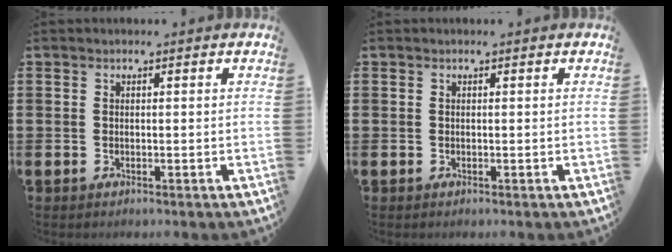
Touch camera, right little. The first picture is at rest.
{"total": 0.0}